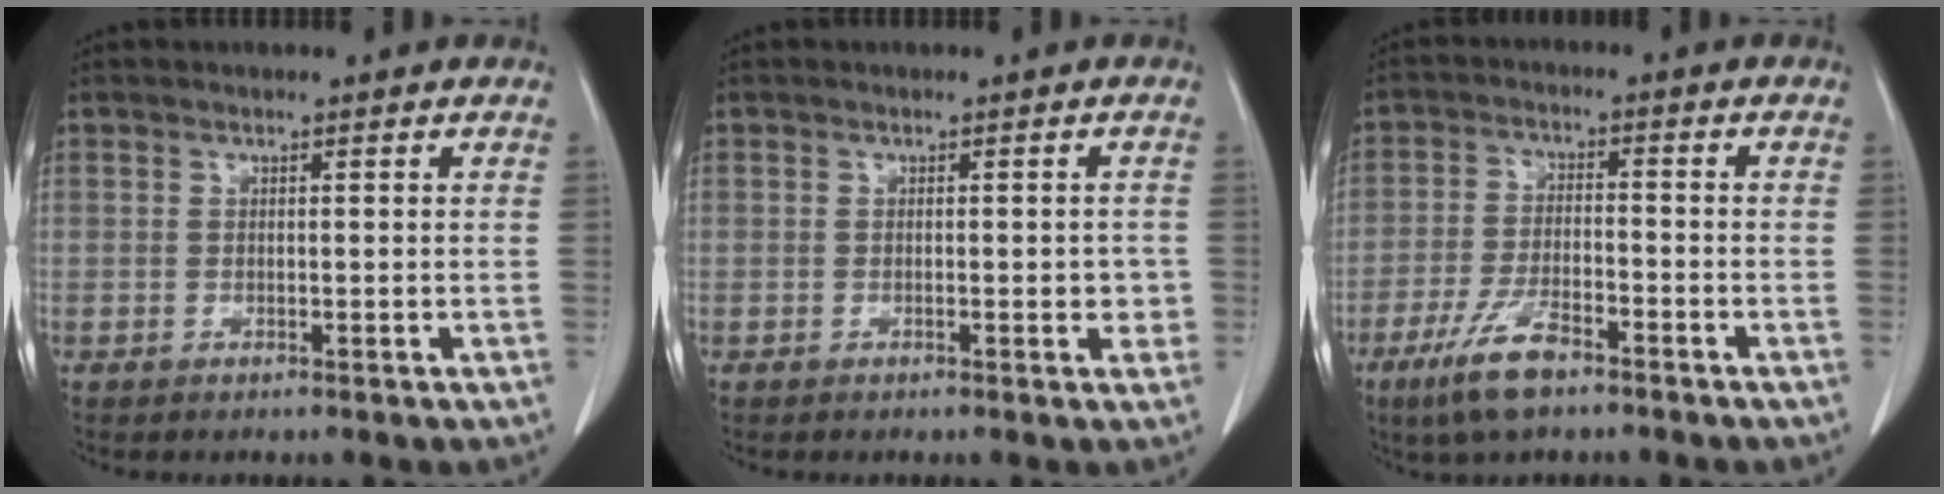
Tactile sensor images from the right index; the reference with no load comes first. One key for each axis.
{"total": 2.4, "fx": -0.5, "fy": 1.1, "fz": 2.1, "tx": -0.019, "ty": 0.001, "tz": -0.005}
{"total": 8.0, "fx": -5.3, "fy": 2.1, "fz": 5.6, "tx": -0.117, "ty": -0.010, "tz": -0.098}